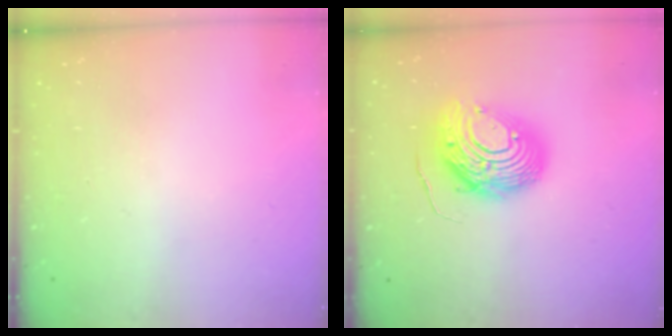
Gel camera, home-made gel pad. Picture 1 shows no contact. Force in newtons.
{"total": 16.1, "press": 16.0, "slide": 1.3}